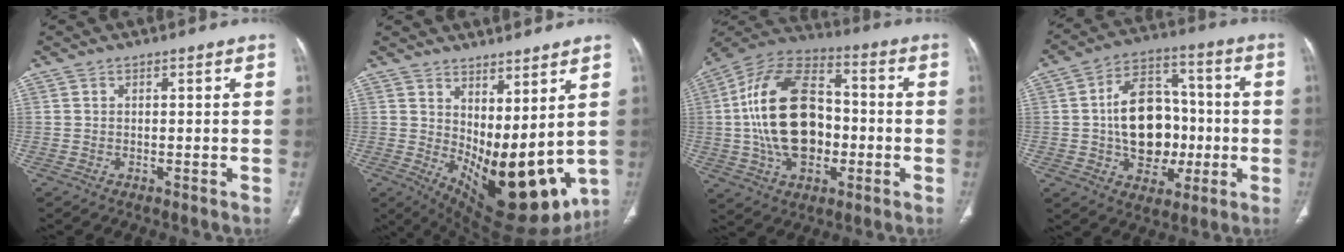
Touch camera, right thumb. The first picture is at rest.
{"total": 19.3, "force": [2.5, 8.6, 17.1], "torque": [-0.241, -0.052, 0.068]}
{"total": 22.0, "force": [-1.5, 13.9, 17.0], "torque": [-0.295, 0.027, -0.024]}
{"total": 17.0, "force": [-1.3, 12.1, 11.8], "torque": [-0.146, 0.033, -0.013]}